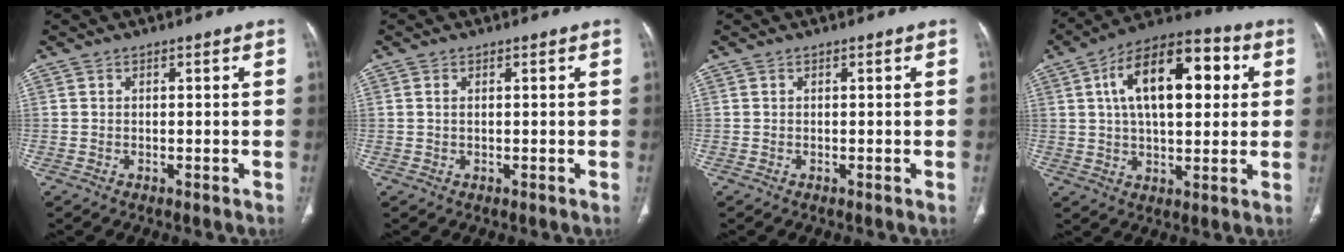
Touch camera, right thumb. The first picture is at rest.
{"total": 0.8, "force": [0.3, 0.4, 0.7], "torque": [-0.018, 0.004, 0.007]}
{"total": 0.0}
{"total": 19.2, "force": [4.8, 9.6, 15.9], "torque": [-0.230, 0.018, 0.068]}